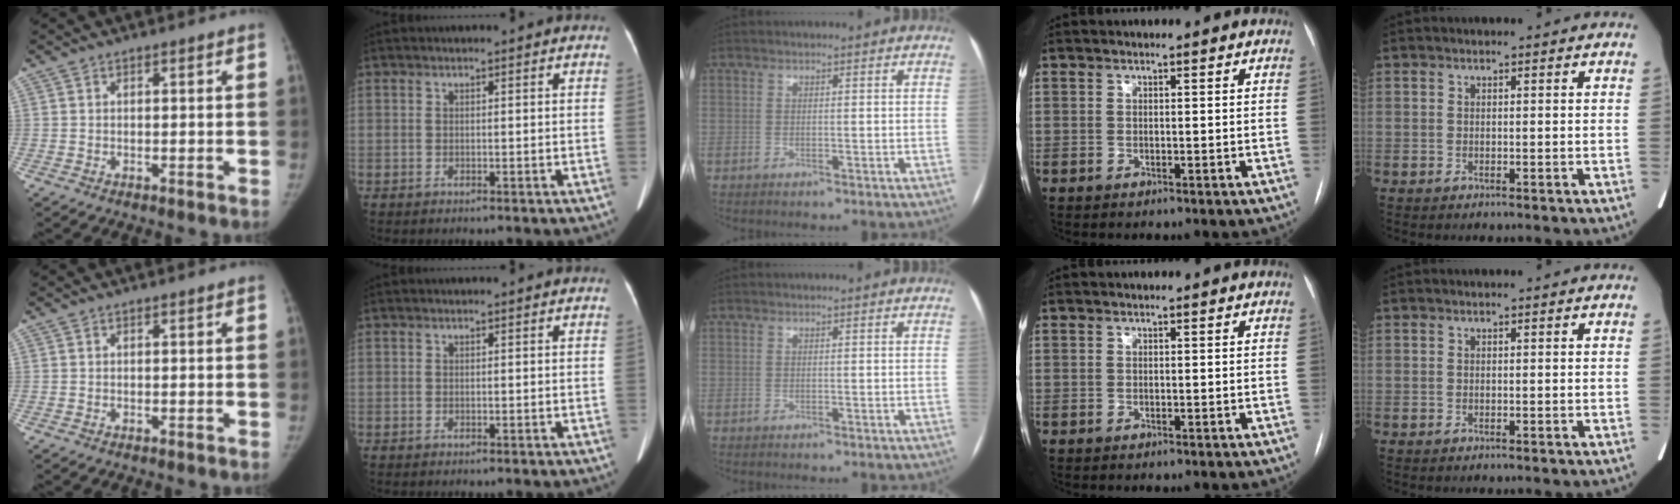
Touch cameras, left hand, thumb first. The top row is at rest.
{}